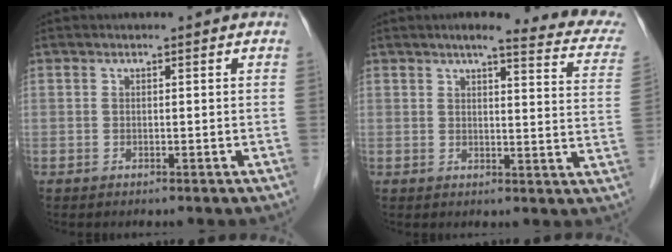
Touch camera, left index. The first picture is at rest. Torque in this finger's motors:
{"motor_torque": [0.84, -1.01, 0.14, 0.02]}